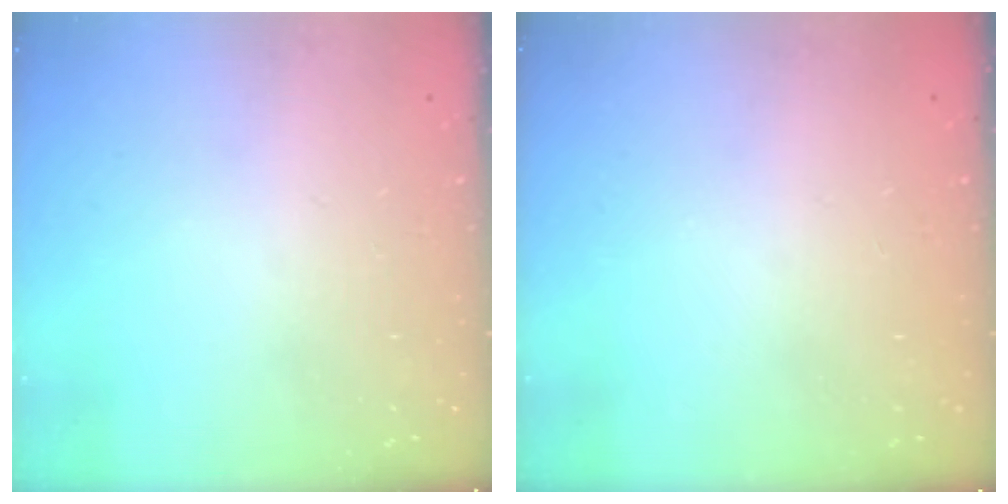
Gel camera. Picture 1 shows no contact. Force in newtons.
{"total": 0.0}